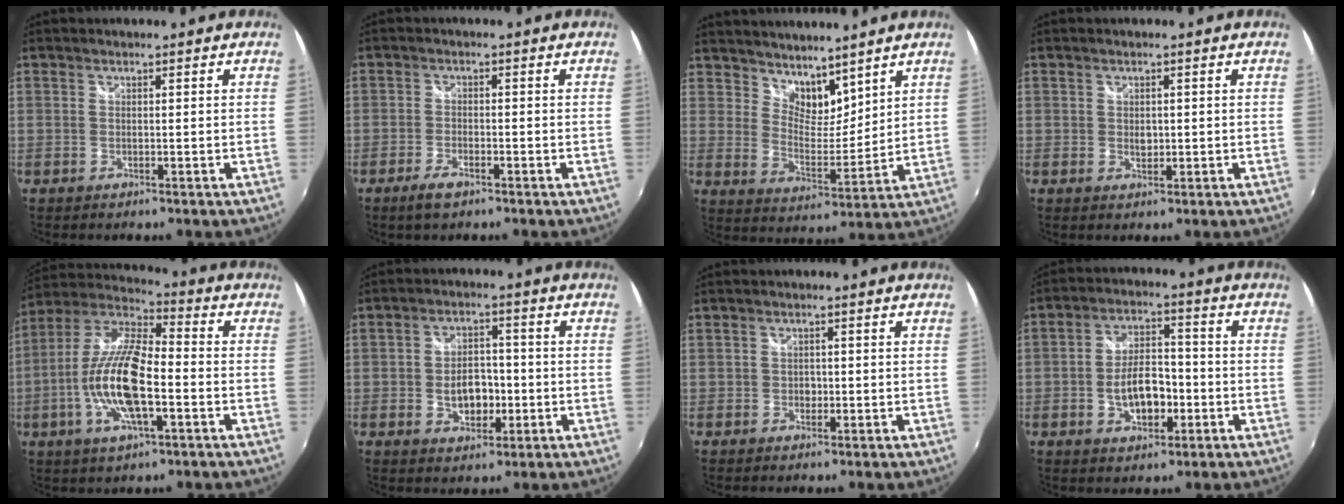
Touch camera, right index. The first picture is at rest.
{"total": 3.6, "force": [-2.6, 1.3, 2.2], "torque": [-0.057, -0.005, -0.050]}
{"total": 8.3, "force": [7.0, 3.7, 2.7], "torque": [-0.034, 0.000, 0.128]}
{"total": 1.6, "force": [0.1, 1.4, 0.9], "torque": [-0.013, 0.000, 0.001]}
{"total": 16.3, "force": [-4.2, 5.4, 14.8], "torque": [-0.299, -0.003, -0.086]}
{"total": 7.1, "force": [-1.5, 4.8, 5.0], "torque": [-0.090, 0.010, -0.016]}
{"total": 1.4, "force": [-0.3, 1.3, 0.4], "torque": [-0.006, 0.000, -0.004]}
{"total": 8.8, "force": [-2.6, 4.8, 6.9], "torque": [-0.127, 0.014, -0.034]}